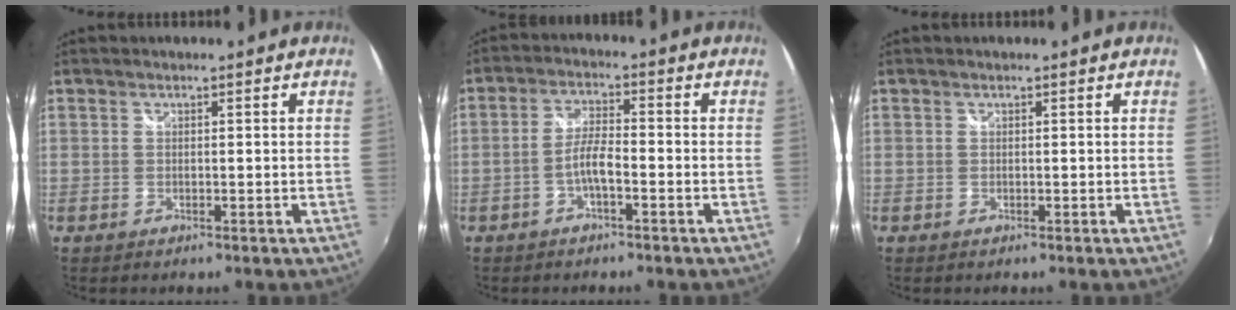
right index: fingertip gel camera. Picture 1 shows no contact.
{"total": 4.4, "force": [-2.0, 0.8, 3.9], "torque": [-0.079, 0.008, -0.039]}
{"total": 0.0}